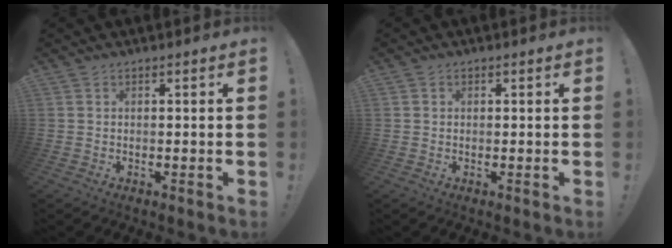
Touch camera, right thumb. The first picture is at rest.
{"total": 0.6, "force": [0.2, 0.6, 0.0], "torque": [0.008, -0.002, 0.002]}